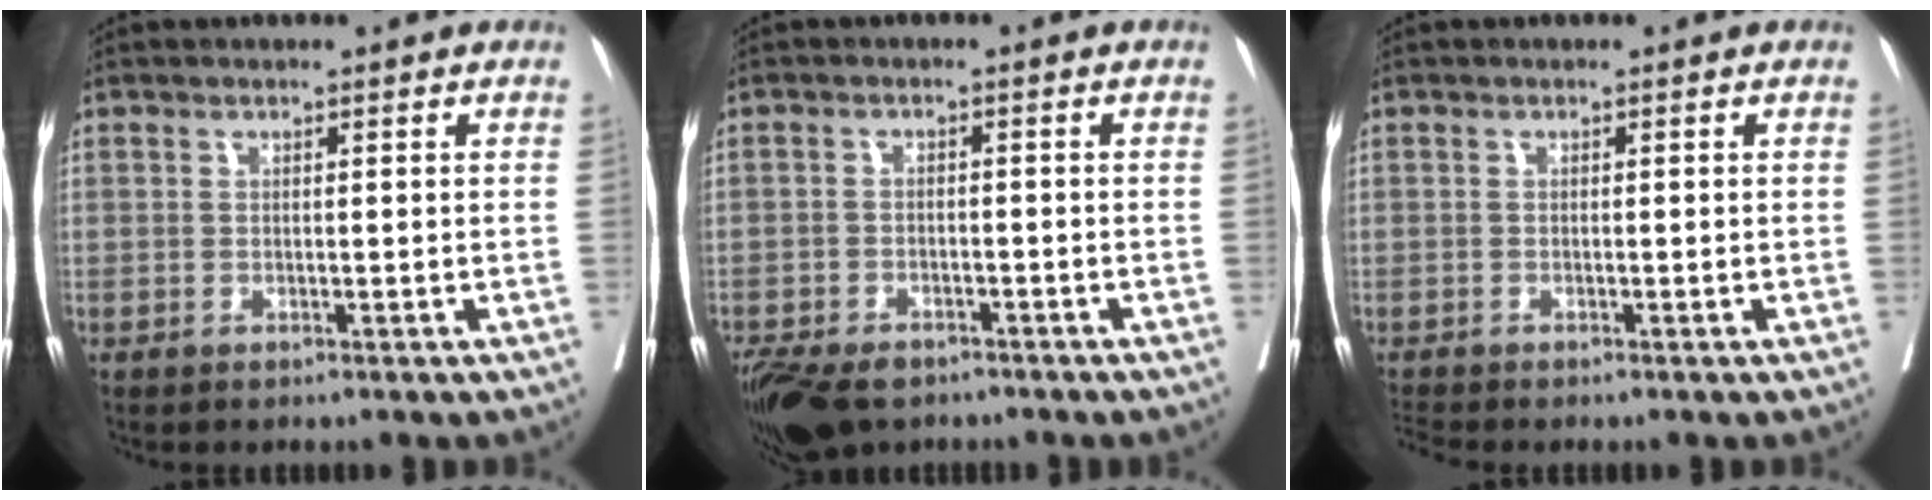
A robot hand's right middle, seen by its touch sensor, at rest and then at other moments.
{"total": 10.7, "force": [-7.4, 5.7, 5.2], "torque": [-0.115, -0.016, -0.114]}
{"total": 1.4, "force": [-1.2, -0.7, -0.1], "torque": [-0.014, -0.014, -0.026]}